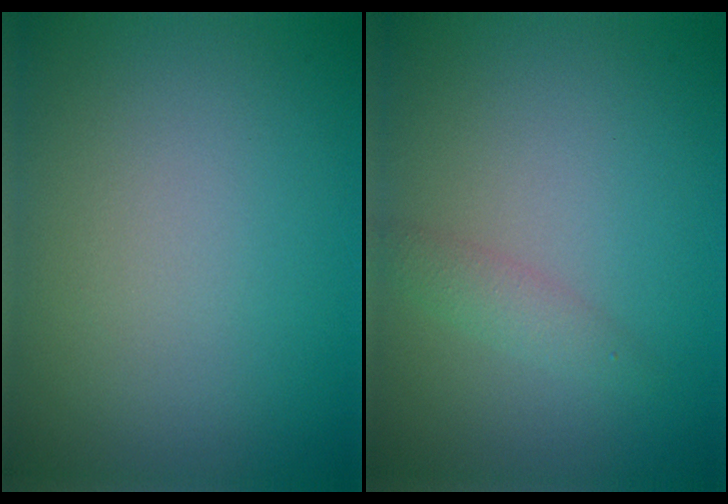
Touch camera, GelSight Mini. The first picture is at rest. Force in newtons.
{"total": 1.4, "press": 1.4, "slide": 0.1}